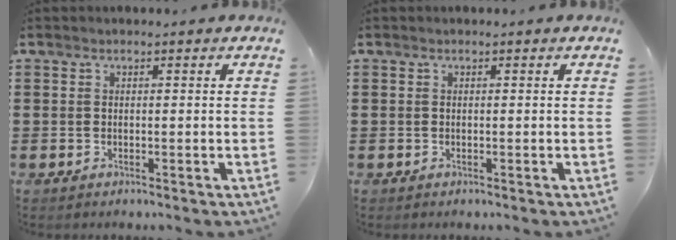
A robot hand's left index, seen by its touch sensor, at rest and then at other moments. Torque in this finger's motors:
{"motor_torque": [-0.01, -0.01, 0.00, 0.00]}